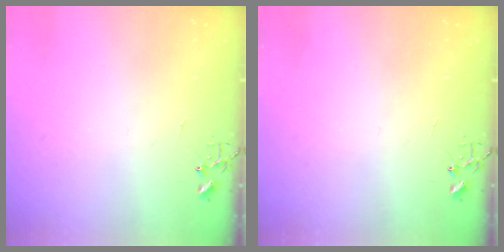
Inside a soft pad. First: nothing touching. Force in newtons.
{"total": 0.0}